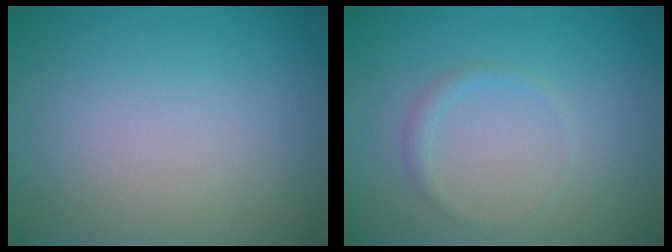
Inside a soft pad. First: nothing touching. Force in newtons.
{"total": 0.9, "press": 0.9, "slide": 0.1}